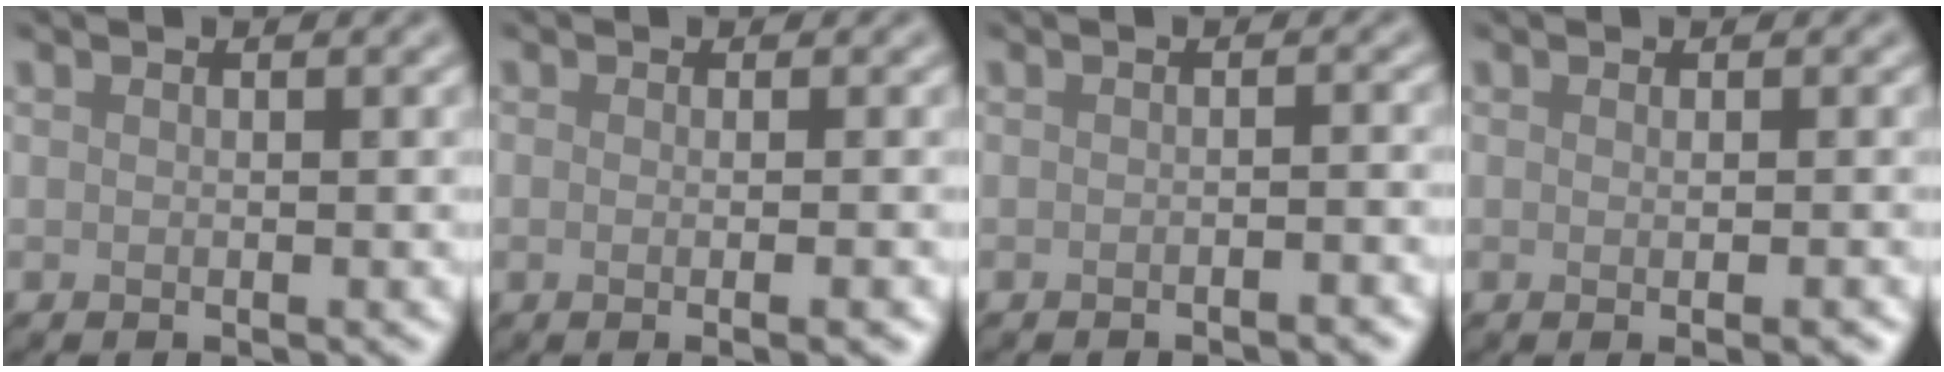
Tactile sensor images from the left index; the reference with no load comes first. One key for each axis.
{"total": 3.6, "fx": -0.2, "fy": 1.6, "fz": 3.2, "tx": -0.011, "ty": 0.009, "tz": -0.016}
{"total": 1.4, "fx": -0.8, "fy": 0.3, "fz": 1.1, "tx": -0.009, "ty": 0.001, "tz": -0.017}
{"total": 2.4, "fx": -0.3, "fy": 0.7, "fz": 2.3, "tx": -0.016, "ty": 0.001, "tz": -0.002}